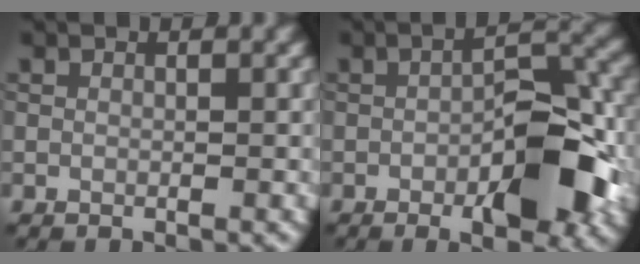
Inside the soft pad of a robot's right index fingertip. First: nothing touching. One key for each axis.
{"total": 9.3, "fx": -3.1, "fy": 3.4, "fz": 8.0, "tx": -0.110, "ty": 0.009, "tz": -0.049}